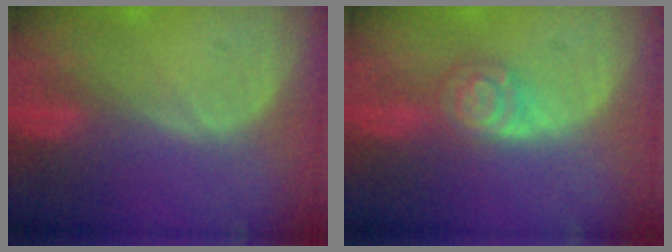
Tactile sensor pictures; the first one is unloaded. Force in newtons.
{"total": 5.2, "press": 5.2, "slide": 0.2}